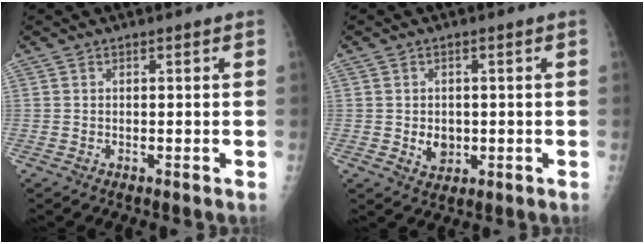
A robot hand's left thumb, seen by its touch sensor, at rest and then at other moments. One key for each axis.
{"total": 4.1, "fx": -0.4, "fy": 3.3, "fz": 2.4, "tx": -0.020, "ty": 0.000, "tz": 0.003}